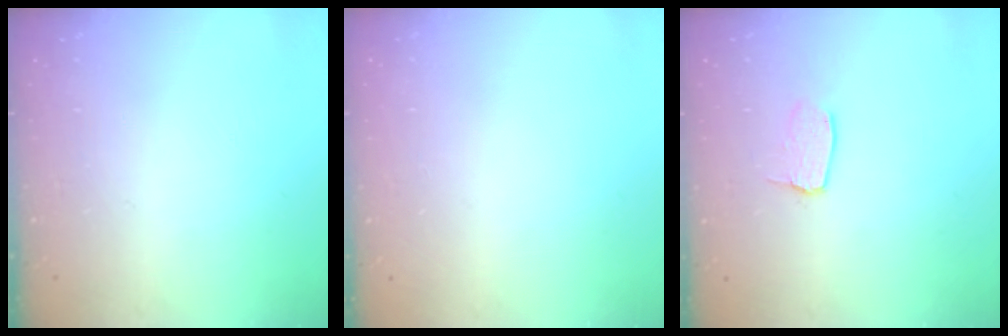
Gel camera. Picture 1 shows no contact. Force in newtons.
{"total": 0.0}
{"total": 5.6, "press": 5.6, "slide": 0.4}